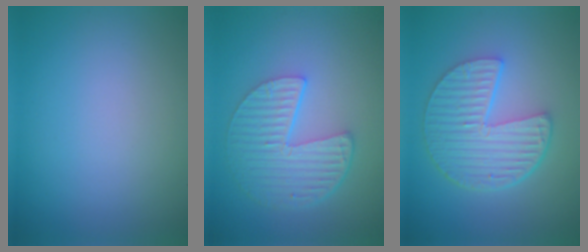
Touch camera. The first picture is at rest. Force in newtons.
{"total": 5.4, "press": 4.0, "slide": 3.7}
{"total": 6.2, "press": 4.4, "slide": 4.3}